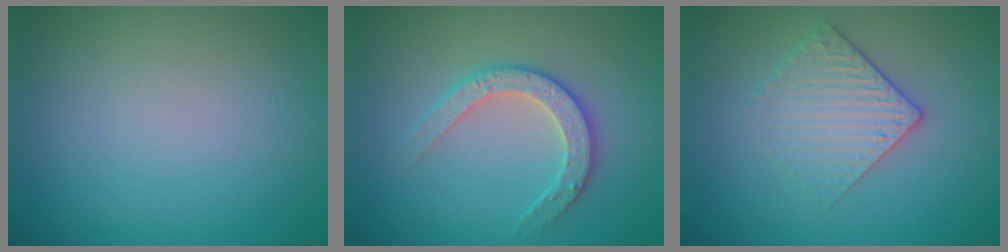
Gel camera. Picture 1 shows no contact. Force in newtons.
{"total": 2.9, "press": 2.8, "slide": 0.8}
{"total": 2.9, "press": 2.6, "slide": 1.4}